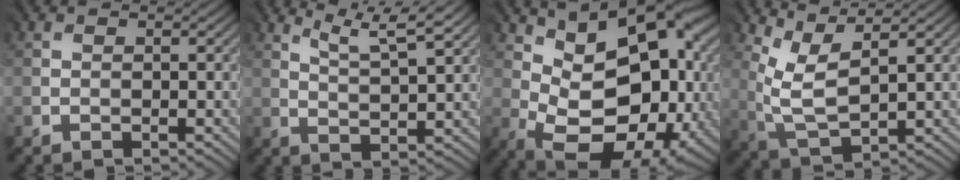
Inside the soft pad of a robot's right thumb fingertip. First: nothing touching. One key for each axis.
{"total": 6.0, "fx": 4.6, "fy": 0.5, "fz": 3.9, "tx": -0.073, "ty": 0.000, "tz": 0.092}
{"total": 17.8, "fx": 2.9, "fy": 11.2, "fz": 13.6, "tx": -0.183, "ty": 0.002, "tz": 0.081}
{"total": 5.3, "fx": 3.3, "fy": 1.4, "fz": 4.0, "tx": -0.097, "ty": -0.001, "tz": 0.075}